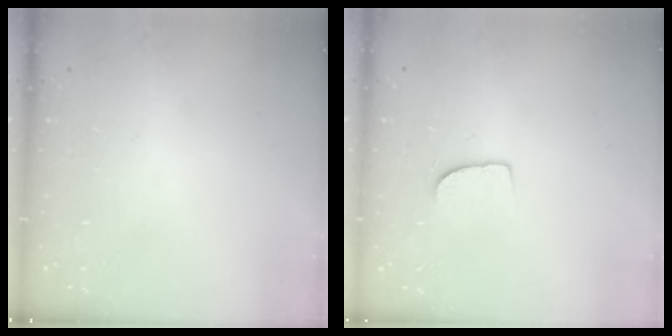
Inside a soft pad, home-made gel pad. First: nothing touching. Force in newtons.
{"total": 5.2, "press": 5.2, "slide": 0.4}